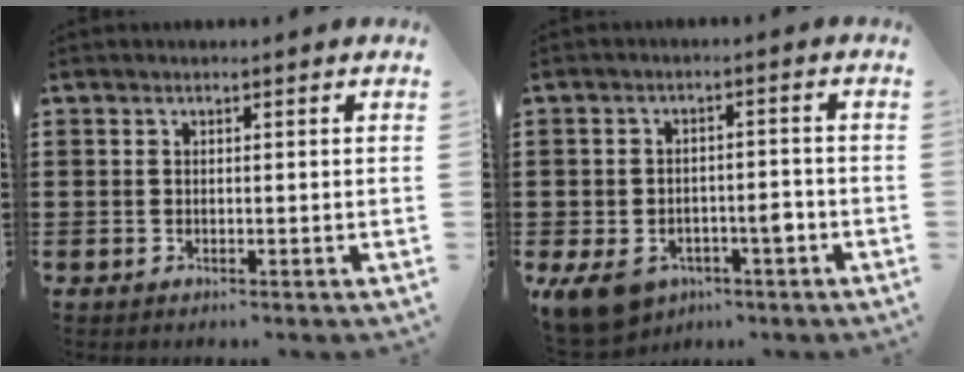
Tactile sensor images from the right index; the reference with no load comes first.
{"total": 6.0, "force": [-3.4, 3.5, 3.5], "torque": [-0.073, 0.012, -0.063]}